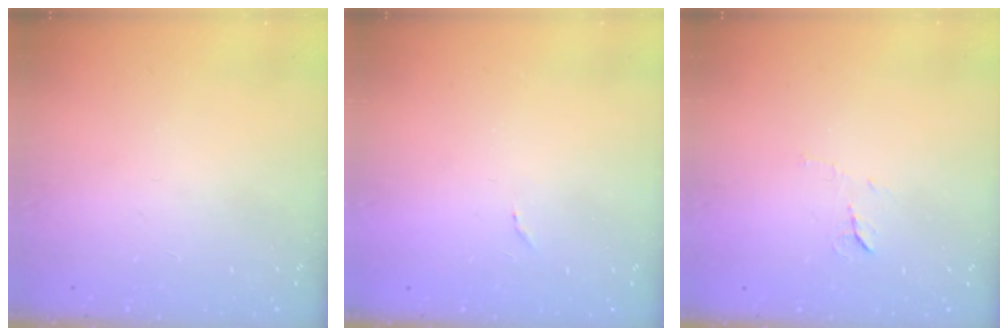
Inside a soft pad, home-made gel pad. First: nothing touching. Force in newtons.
{"total": 5.0, "press": 5.0, "slide": 0.3}
{"total": 5.5, "press": 5.5, "slide": 0.4}